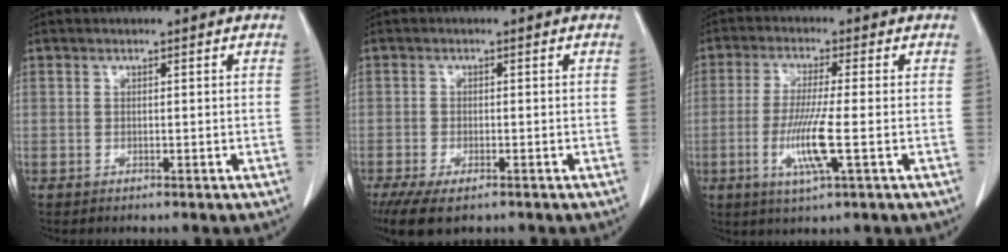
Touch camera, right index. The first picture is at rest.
{"total": 6.8, "force": [-4.4, 2.8, 4.4], "torque": [-0.079, -0.014, -0.072]}
{"total": 8.3, "force": [-2.1, 0.0, 8.1], "torque": [-0.162, -0.017, -0.041]}